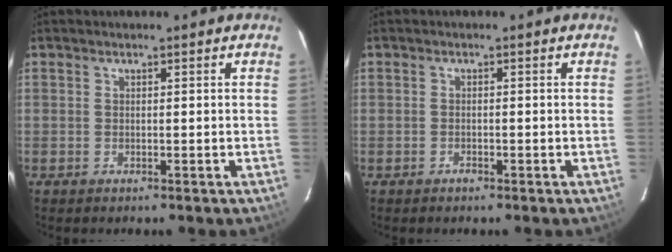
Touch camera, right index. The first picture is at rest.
{"total": 0.9, "force": [-0.7, 0.5, 0.3], "torque": [-0.006, 0.002, -0.012]}